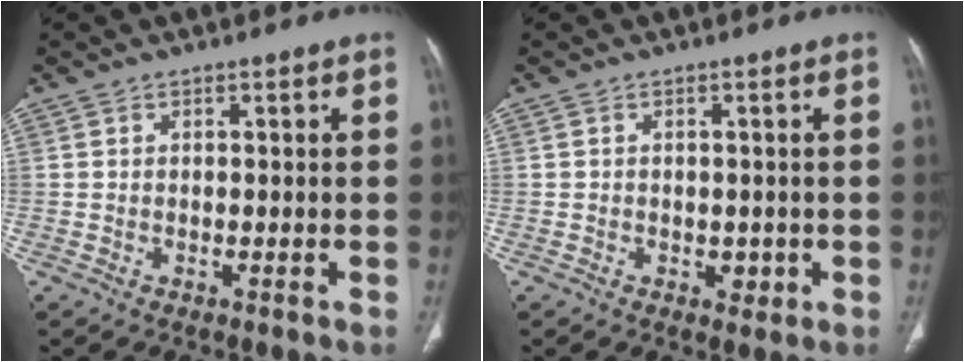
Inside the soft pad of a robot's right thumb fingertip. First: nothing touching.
{"total": 2.1, "force": [-0.5, 1.6, 1.3], "torque": [-0.007, 0.000, -0.002]}